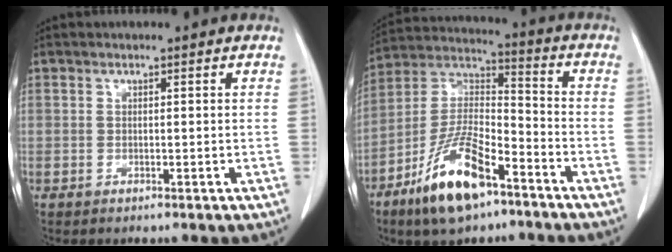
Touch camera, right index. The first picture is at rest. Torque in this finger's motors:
{"motor_torque": [1.21, -0.93, 0.80, 0.21]}